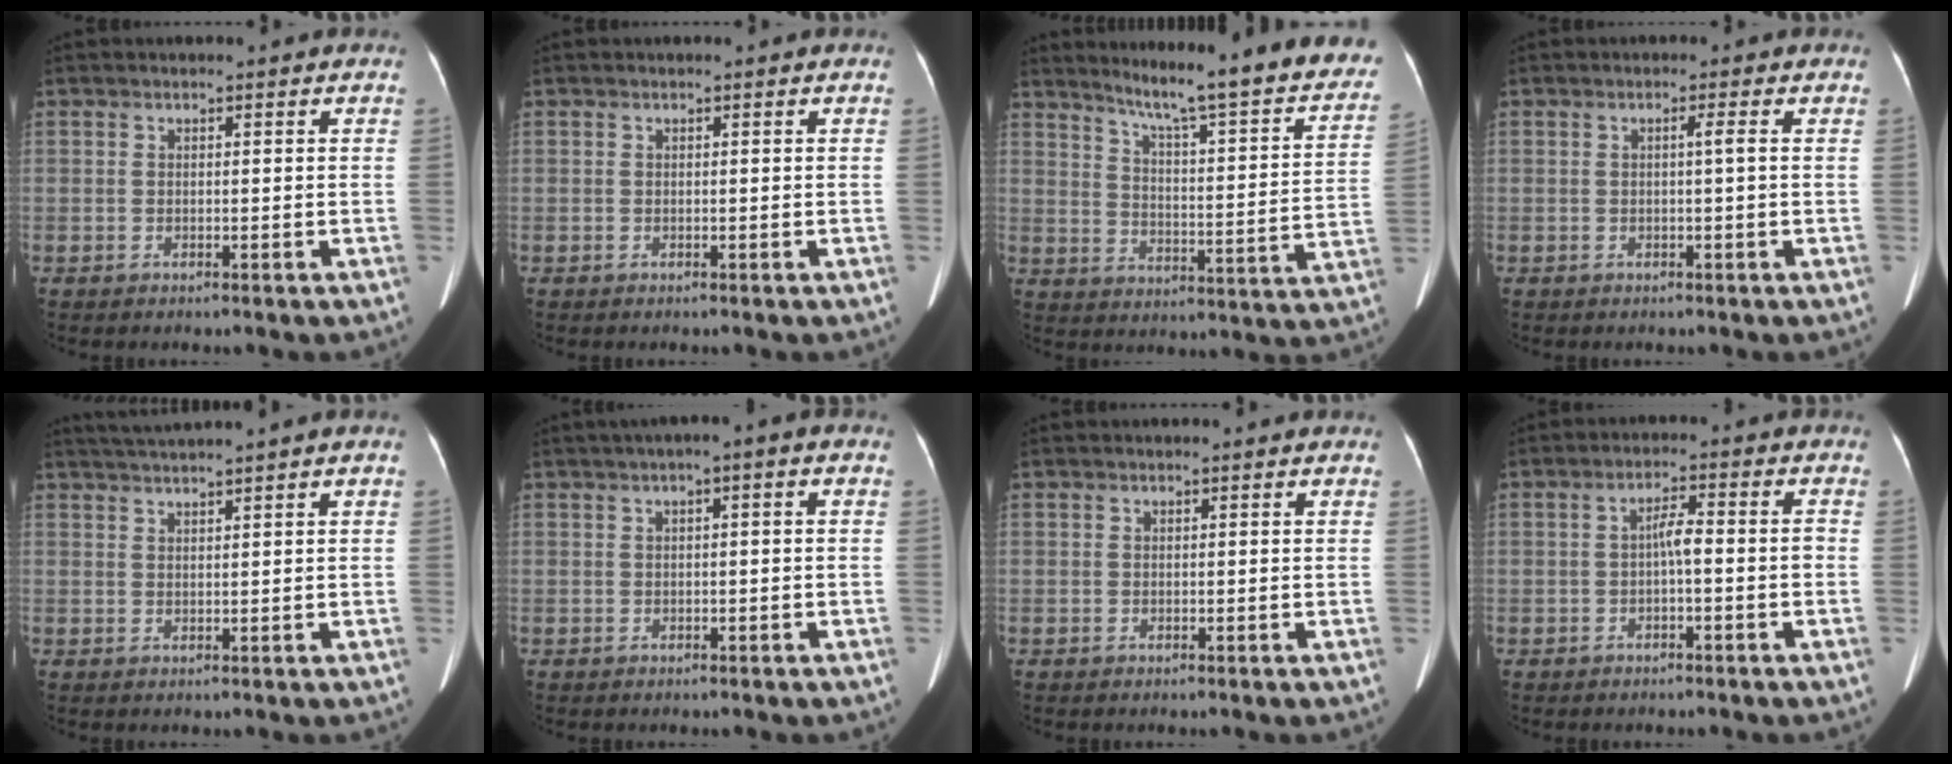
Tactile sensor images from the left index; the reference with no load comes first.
{"total": 0.0}
{"total": 25.3, "force": [21.5, 1.8, 13.2], "torque": [-0.183, -0.067, 0.269]}
{"total": 1.1, "force": [0.1, -0.3, 1.1], "torque": [-0.015, 0.004, 0.000]}
{"total": 4.7, "force": [4.0, -1.4, 2.1], "torque": [-0.036, 0.018, 0.075]}
{"total": 3.2, "force": [1.2, 0.5, 2.9], "torque": [-0.043, 0.018, 0.014]}
{"total": 1.1, "force": [1.0, 0.0, 0.4], "torque": [-0.009, 0.011, 0.016]}
{"total": 3.3, "force": [-0.6, 0.6, 3.2], "torque": [-0.052, 0.015, -0.009]}